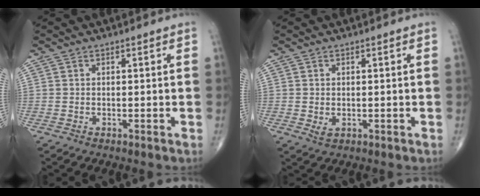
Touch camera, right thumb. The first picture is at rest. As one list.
[{"total": 1.5, "force": [0.0, 0.9, 1.2], "torque": [-0.020, -0.001, 0.006]}]